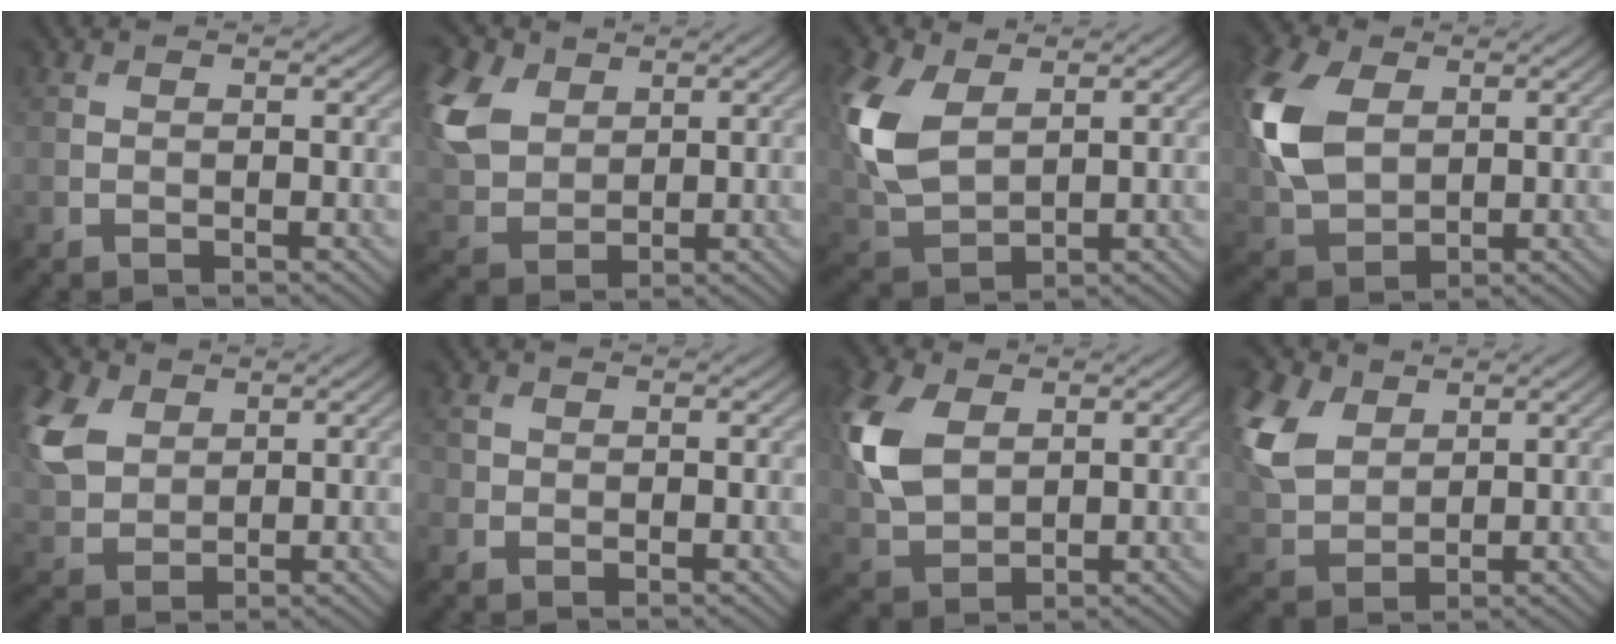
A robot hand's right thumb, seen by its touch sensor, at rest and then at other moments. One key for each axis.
{"total": 9.9, "fx": 3.8, "fy": 6.8, "fz": 6.0, "tx": -0.192, "ty": 0.023, "tz": 0.078}
{"total": 11.2, "fx": 3.4, "fy": 6.9, "fz": 8.0, "tx": -0.248, "ty": 0.012, "tz": 0.072}
{"total": 11.7, "fx": 2.6, "fy": 7.8, "fz": 8.3, "tx": -0.244, "ty": 0.015, "tz": 0.049}
{"total": 8.9, "fx": 3.4, "fy": 6.2, "fz": 5.4, "tx": -0.175, "ty": 0.021, "tz": 0.069}
{"total": 1.1, "fx": 0.1, "fy": 1.1, "fz": 0.3, "tx": -0.005, "ty": -0.002, "tz": 0.000}
{"total": 9.8, "fx": 2.7, "fy": 6.5, "fz": 6.8, "tx": -0.207, "ty": 0.013, "tz": 0.054}
{"total": 9.7, "fx": 4.1, "fy": 6.4, "fz": 6.1, "tx": -0.189, "ty": 0.022, "tz": 0.086}